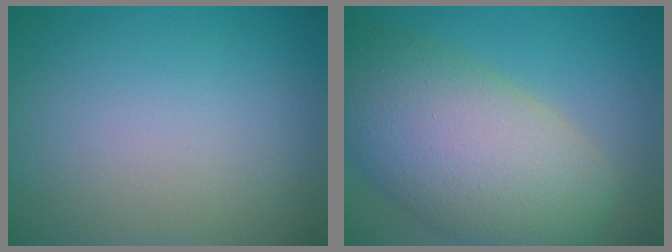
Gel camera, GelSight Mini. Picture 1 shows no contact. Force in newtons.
{"total": 11.4, "press": 11.4, "slide": 0.8}